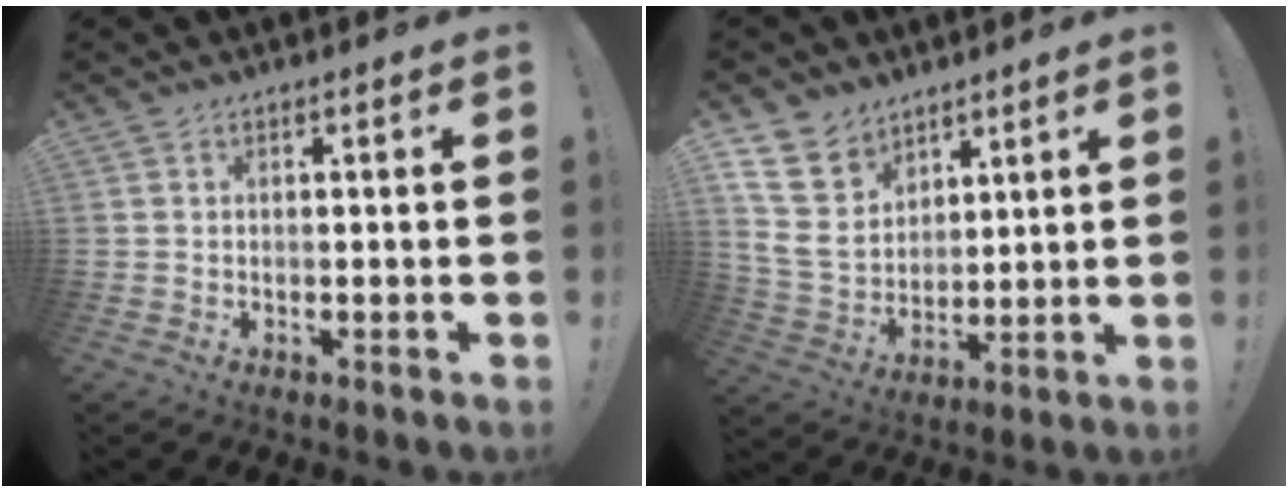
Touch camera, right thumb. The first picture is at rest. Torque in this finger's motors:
{"motor_torque": [0.28, 0.42, 0.79, -0.16, 0.33]}